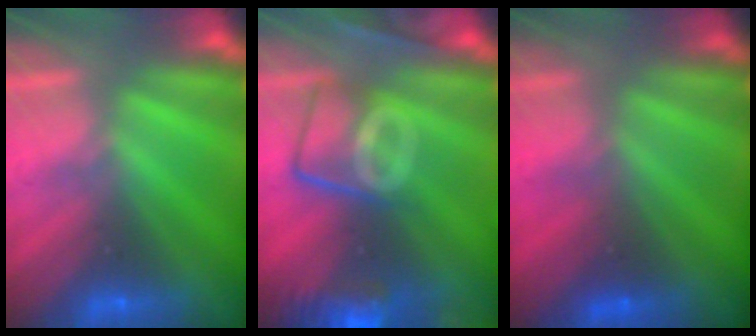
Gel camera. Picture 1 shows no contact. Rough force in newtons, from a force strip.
{"total": 8.1}
{"total": 1.7}